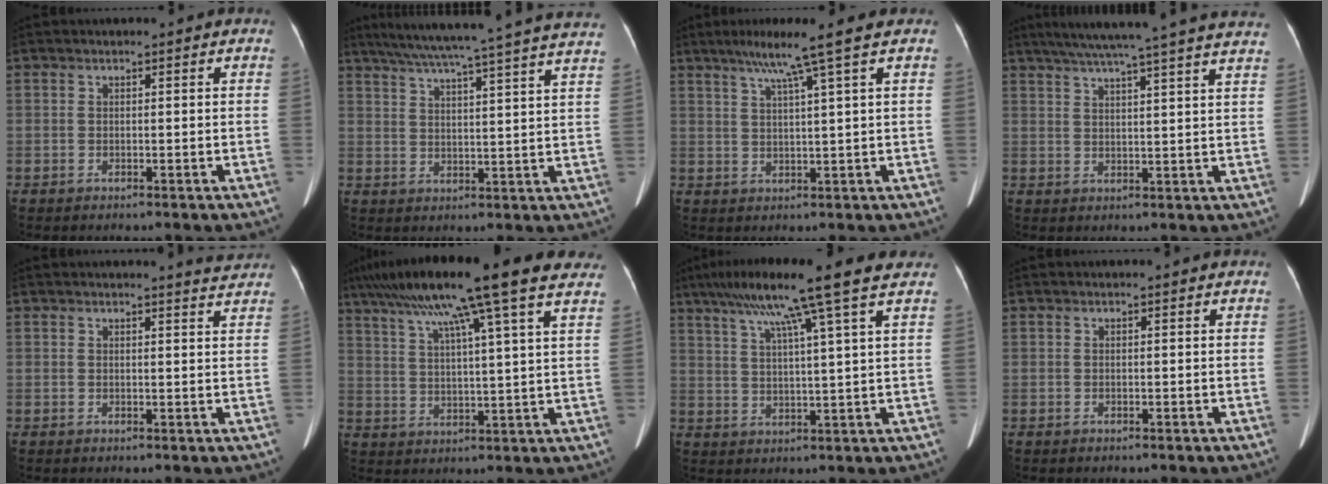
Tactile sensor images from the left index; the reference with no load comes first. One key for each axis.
{"total": 26.3, "fx": 23.2, "fy": -0.9, "fz": 12.3, "tx": -0.204, "ty": -0.014, "tz": 0.297}
{"total": 6.7, "fx": 4.3, "fy": -2.0, "fz": 4.8, "tx": -0.081, "ty": 0.010, "tz": 0.074}
{"total": 23.8, "fx": 20.8, "fy": -0.4, "fz": 11.6, "tx": -0.187, "ty": 0.003, "tz": 0.266}
{"total": 3.1, "fx": 3.1, "fy": -0.4, "fz": 0.3, "tx": -0.007, "ty": -0.011, "tz": 0.022}
{"total": 19.8, "fx": 14.2, "fy": -0.5, "fz": 13.7, "tx": -0.233, "ty": 0.044, "tz": 0.199}
{"total": 12.9, "fx": 8.6, "fy": -1.7, "fz": 9.4, "tx": -0.153, "ty": 0.029, "tz": 0.123}
{"total": 0.0}